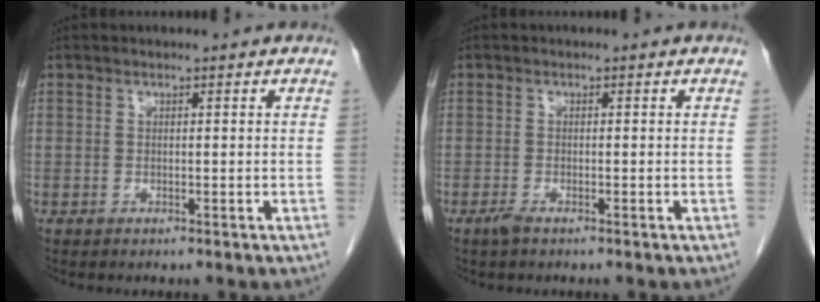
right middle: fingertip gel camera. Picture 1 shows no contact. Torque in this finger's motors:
{"motor_torque": [0.03, 0.07, 0.00, 0.01]}